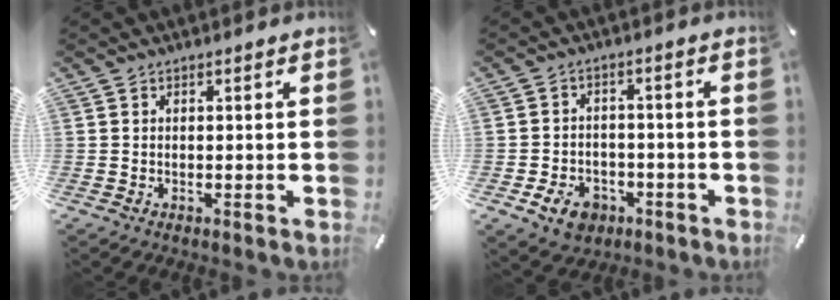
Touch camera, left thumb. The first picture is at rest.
{"total": 7.1, "force": [-3.6, 5.3, 3.1], "torque": [-0.069, 0.021, -0.066]}